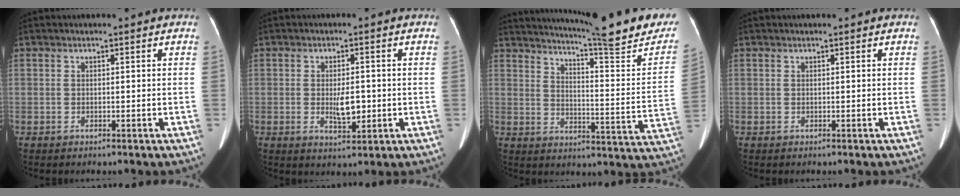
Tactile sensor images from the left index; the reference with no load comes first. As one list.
[{"total": 4.3, "force": [-0.5, 1.6, 3.9], "torque": [-0.070, -0.005, -0.003]}, {"total": 22.5, "force": [19.8, 0.2, 10.6], "torque": [-0.151, -0.075, 0.249]}, {"total": 0.0}]